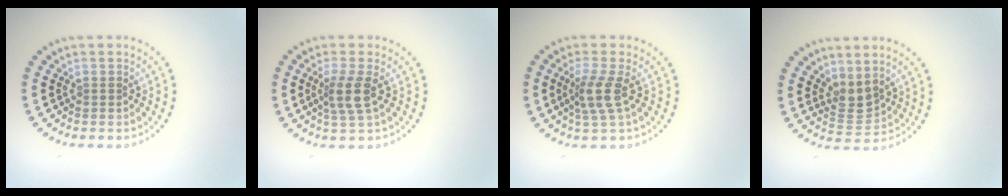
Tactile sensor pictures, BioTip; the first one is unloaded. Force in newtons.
{"total": 2.7, "press": 2.2, "slide": 1.5}
{"total": 2.8, "press": 2.2, "slide": 1.7}
{"total": 2.2, "press": 1.7, "slide": 1.4}